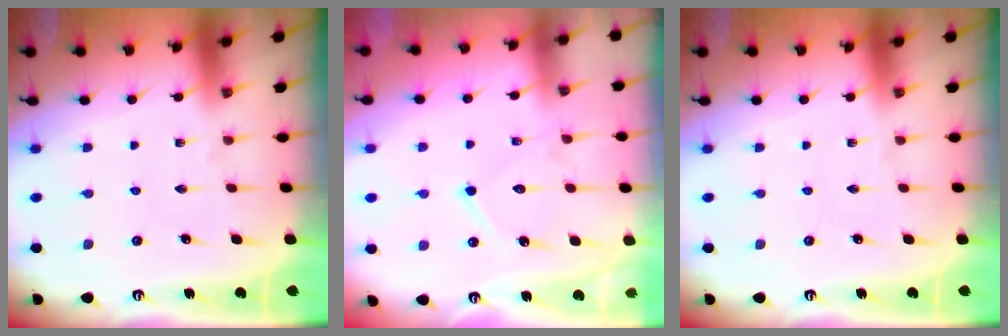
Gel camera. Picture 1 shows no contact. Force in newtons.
{"total": 11.7, "press": 11.7, "slide": 1.0}
{"total": 0.0}